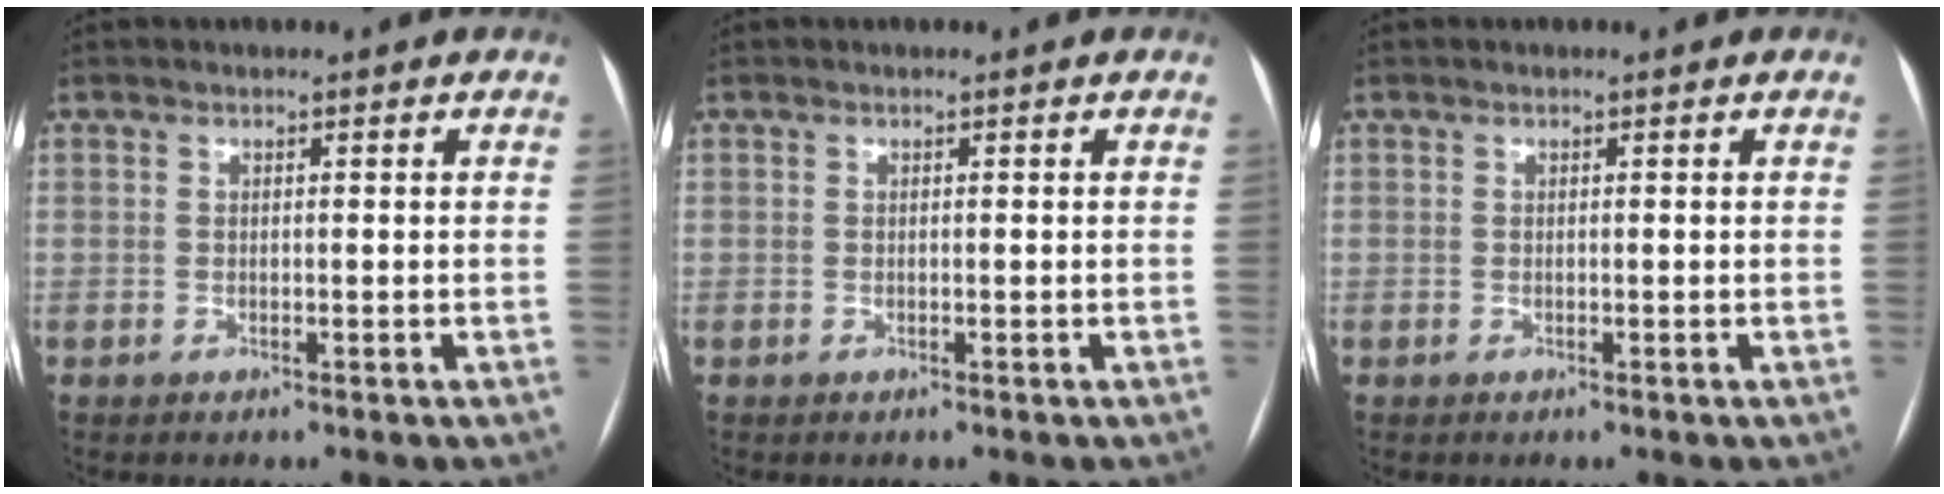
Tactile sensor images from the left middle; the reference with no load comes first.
{"total": 0.0}
{"total": 0.0}